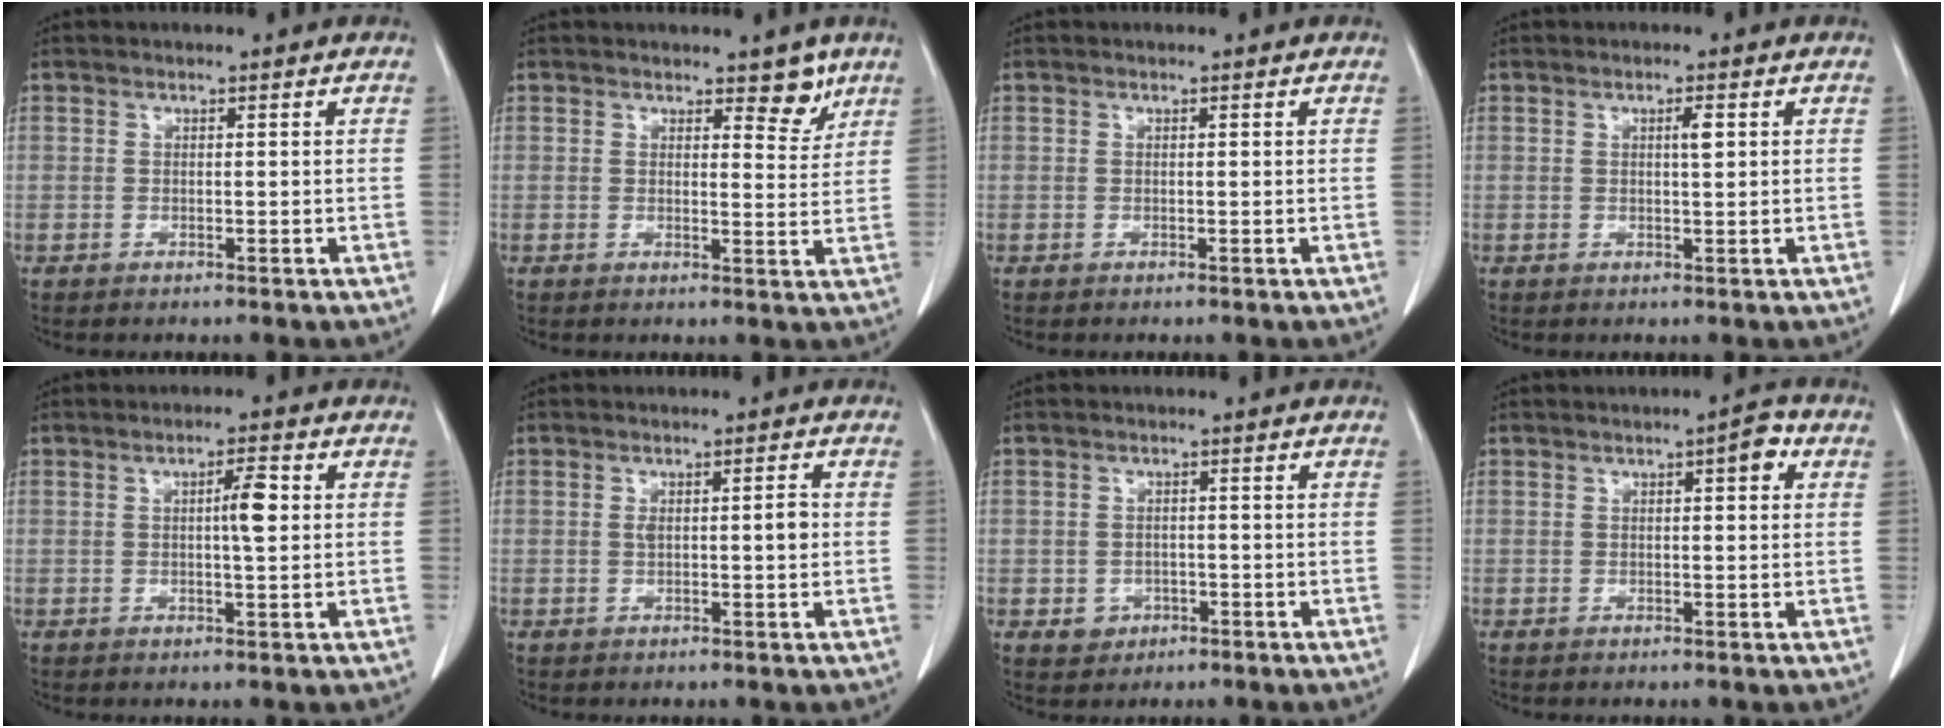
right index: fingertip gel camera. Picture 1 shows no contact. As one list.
[{"total": 2.7, "force": [2.2, 0.6, 1.4], "torque": [-0.017, -0.014, 0.031]}, {"total": 0.0}, {"total": 1.7, "force": [0.5, 0.2, 1.6], "torque": [-0.028, 0.002, 0.007]}, {"total": 3.7, "force": [0.5, 0.4, 3.6], "torque": [-0.059, 0.001, 0.006]}, {"total": 3.0, "force": [0.2, 0.7, 2.9], "torque": [-0.049, 0.007, 0.005]}, {"total": 2.8, "force": [-1.0, 2.6, 0.6], "torque": [-0.001, 0.008, -0.007]}, {"total": 3.0, "force": [1.1, 0.8, 2.7], "torque": [-0.033, 0.008, 0.011]}]